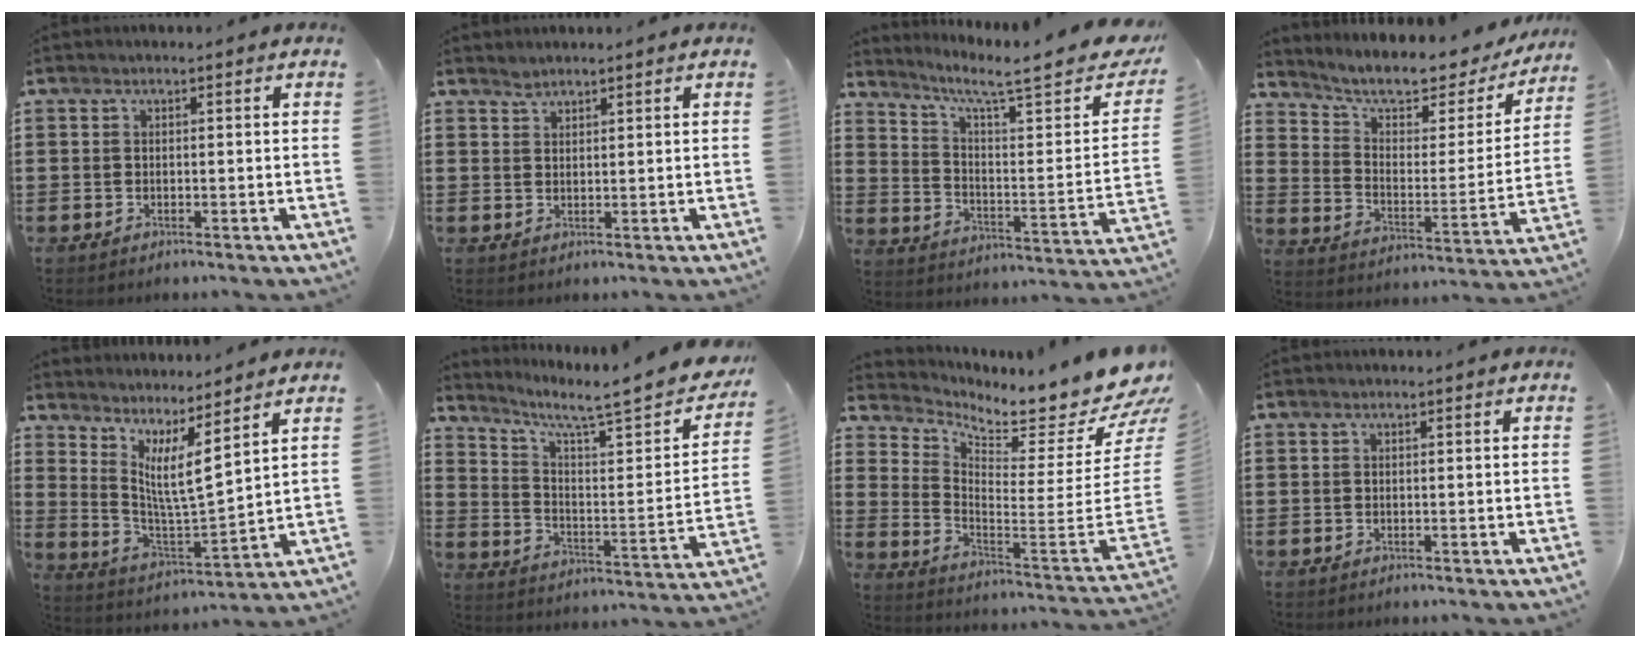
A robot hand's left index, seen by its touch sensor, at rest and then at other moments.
{"total": 1.4, "force": [1.3, 0.4, 0.2], "torque": [-0.006, -0.001, 0.027]}
{"total": 7.6, "force": [6.0, 0.7, 4.7], "torque": [-0.094, -0.046, 0.088]}
{"total": 7.2, "force": [6.2, 1.8, 3.1], "torque": [-0.075, -0.044, 0.100]}
{"total": 6.3, "force": [3.8, 0.3, 4.9], "torque": [-0.110, -0.034, 0.063]}
{"total": 6.4, "force": [5.2, 0.3, 3.8], "torque": [-0.086, -0.047, 0.073]}
{"total": 6.5, "force": [5.7, 0.8, 3.0], "torque": [-0.069, -0.073, 0.085]}
{"total": 0.0}